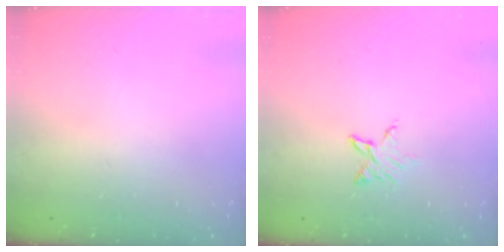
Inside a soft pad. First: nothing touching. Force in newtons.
{"total": 3.8, "press": 3.8, "slide": 0.3}